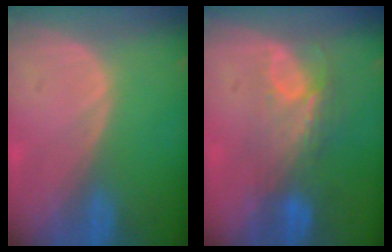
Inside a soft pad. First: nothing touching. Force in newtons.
{"total": 7.5, "press": 6.5, "slide": 3.7}